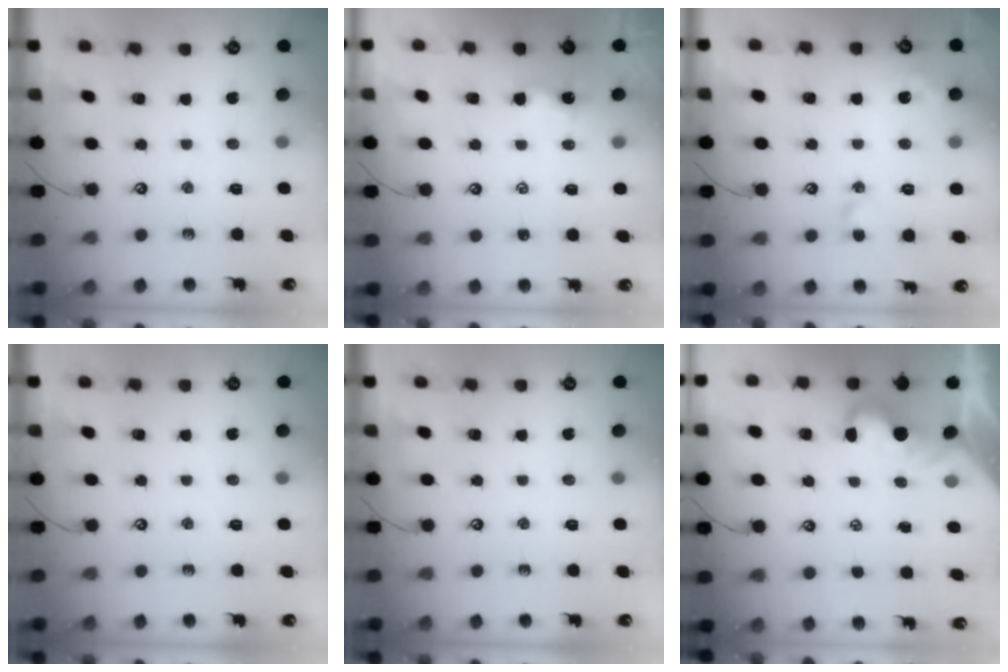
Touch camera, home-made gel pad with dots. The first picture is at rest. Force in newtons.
{"total": 0.0}
{"total": 3.0, "press": 2.9, "slide": 0.8}
{"total": 0.0}
{"total": 0.0}
{"total": 1.8, "press": 1.6, "slide": 0.8}